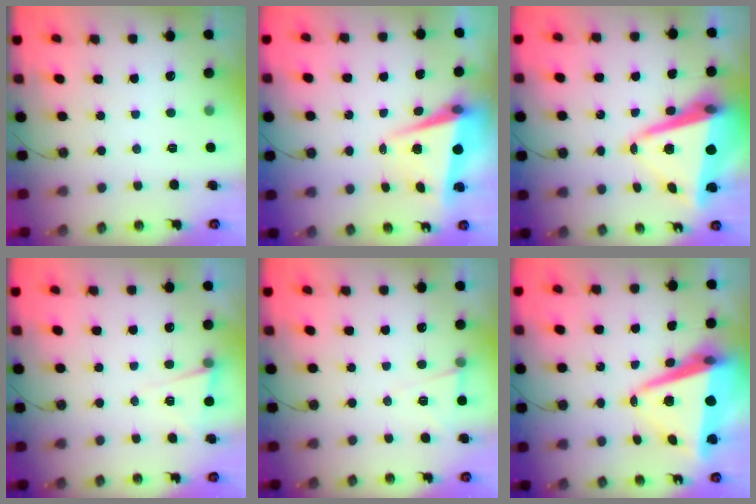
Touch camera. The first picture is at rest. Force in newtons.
{"total": 6.4, "press": 6.1, "slide": 1.8}
{"total": 13.4, "press": 13.3, "slide": 1.4}
{"total": 4.9, "press": 3.3, "slide": 3.5}
{"total": 6.2, "press": 4.3, "slide": 4.4}
{"total": 12.9, "press": 12.5, "slide": 3.0}